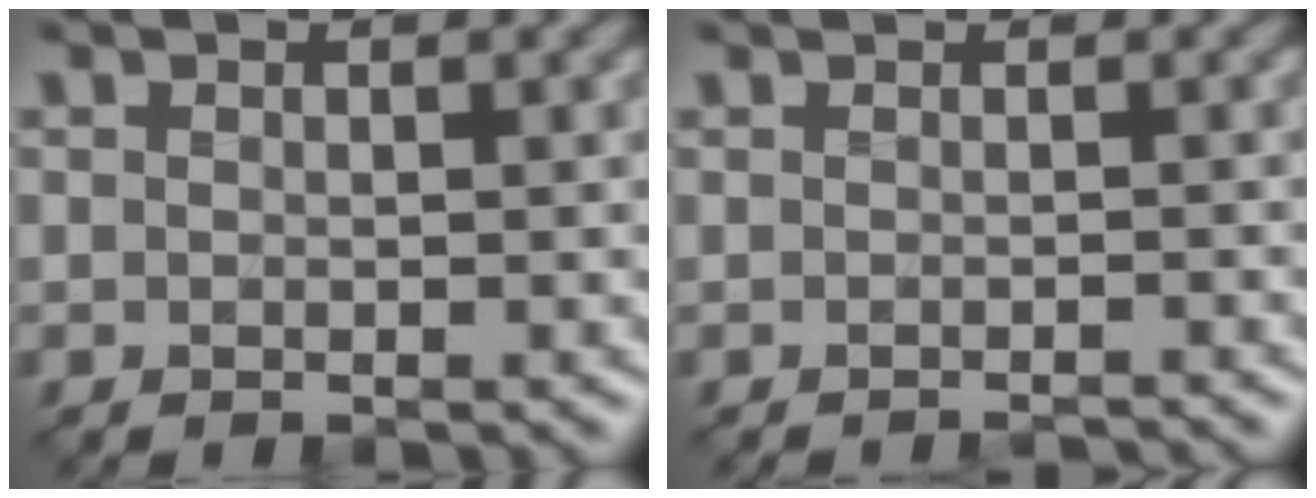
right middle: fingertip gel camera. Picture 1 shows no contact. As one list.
[{"total": 1.4, "force": [-0.9, 0.4, 1.0], "torque": [0.003, -0.007, -0.019]}]